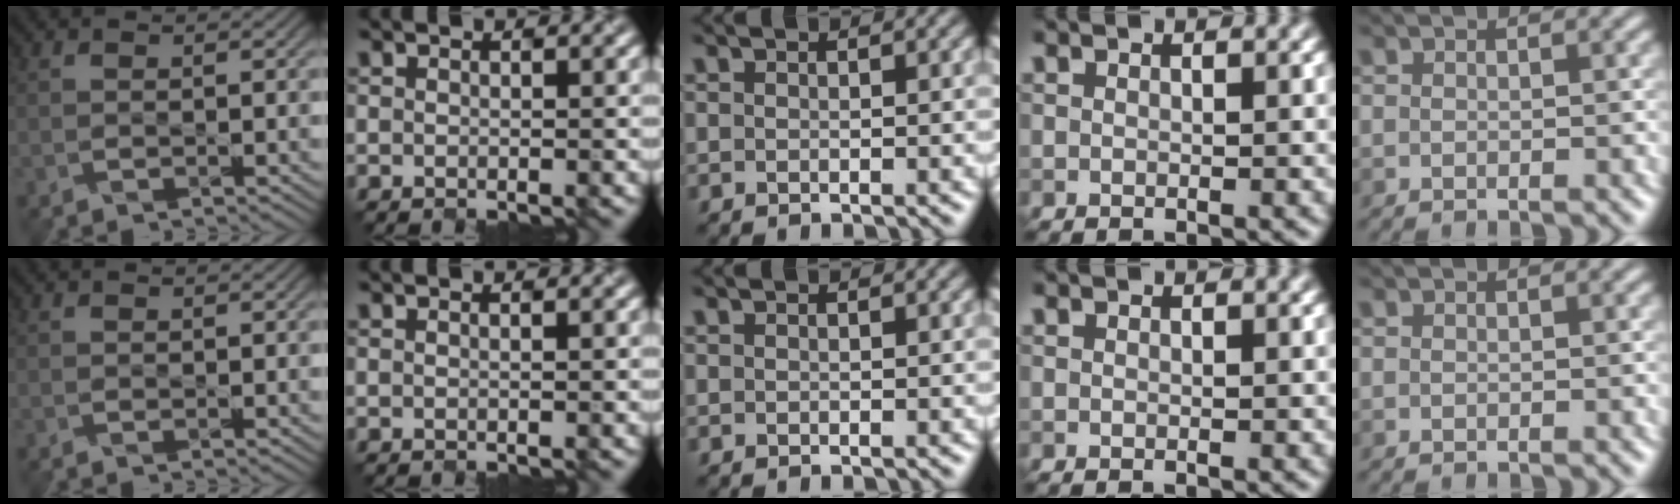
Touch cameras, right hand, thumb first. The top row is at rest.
{"index": {"total": 0.8, "force": [0.3, 0.5, 0.6], "torque": [-0.006, 0.010, -0.002]}}